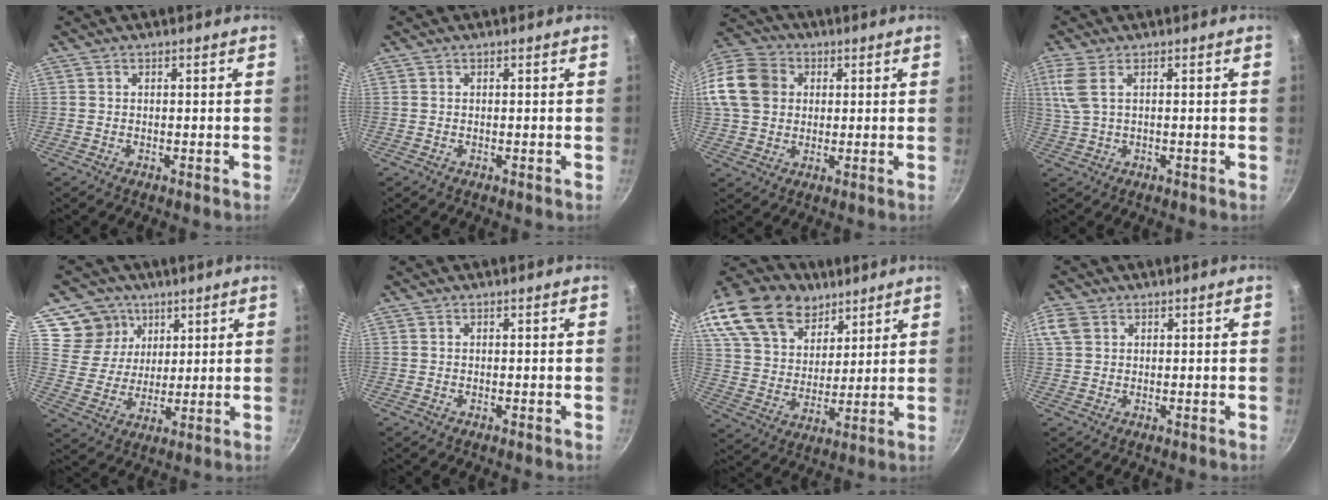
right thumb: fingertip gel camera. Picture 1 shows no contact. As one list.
[{"total": 0.0}, {"total": 20.7, "force": [3.9, 17.1, 10.9], "torque": [-0.252, 0.040, 0.062]}, {"total": 5.3, "force": [0.8, 1.8, 4.9], "torque": [-0.112, 0.002, 0.023]}, {"total": 10.4, "force": [5.6, 8.4, 2.1], "torque": [-0.009, -0.033, 0.099]}, {"total": 0.0}, {"total": 26.3, "force": [17.3, 16.1, 11.5], "torque": [-0.235, -0.019, 0.320]}, {"total": 4.5, "force": [1.7, 3.3, 2.5], "torque": [-0.048, 0.003, 0.031]}]